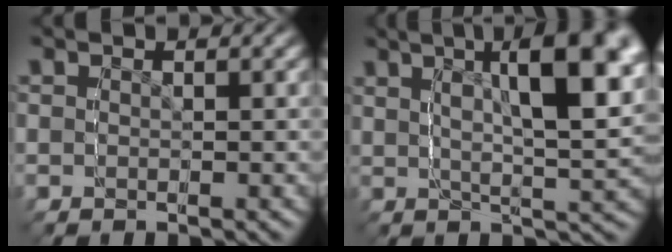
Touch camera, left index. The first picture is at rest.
{"total": 5.4, "force": [3.0, -1.0, 4.3], "torque": [-0.064, 0.043, 0.040]}